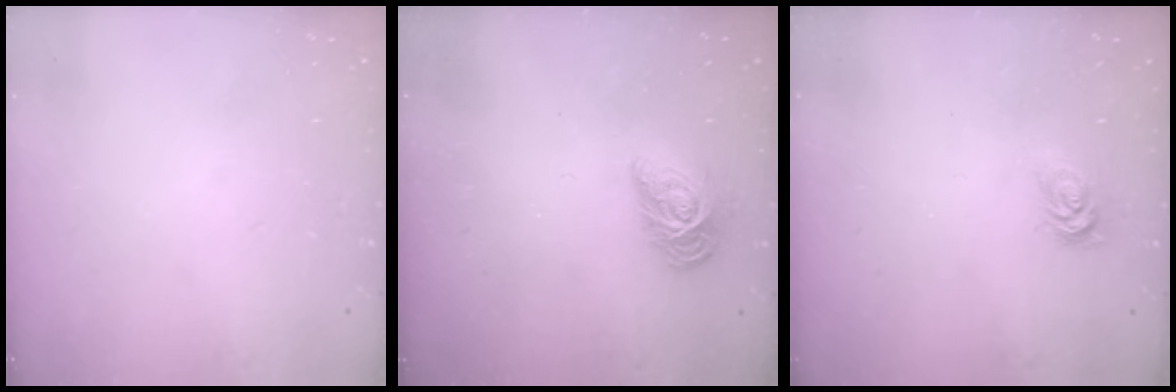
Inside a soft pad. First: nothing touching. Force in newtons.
{"total": 10.6, "press": 10.6, "slide": 0.5}
{"total": 2.6, "press": 2.6, "slide": 0.4}